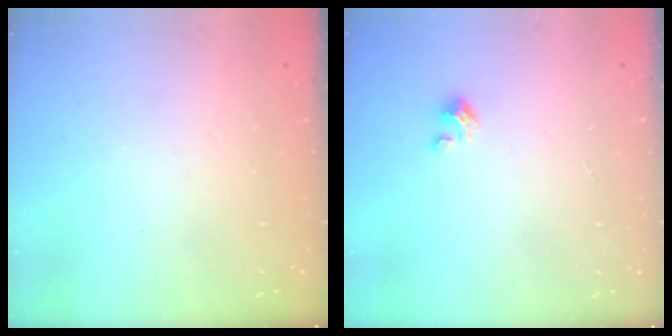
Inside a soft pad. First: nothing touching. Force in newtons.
{"total": 1.5, "press": 1.5, "slide": 0.1}